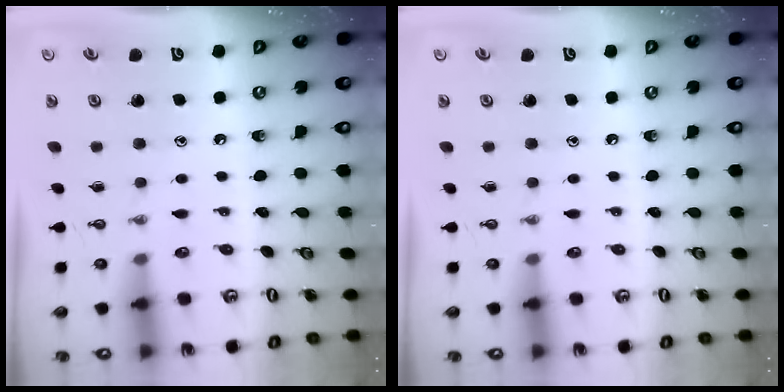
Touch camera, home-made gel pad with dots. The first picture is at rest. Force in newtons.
{"total": 0.0}